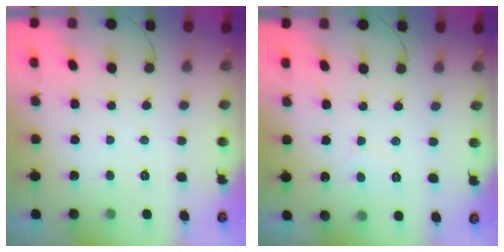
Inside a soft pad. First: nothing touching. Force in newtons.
{"total": 2.8, "press": 2.8, "slide": 0.3}